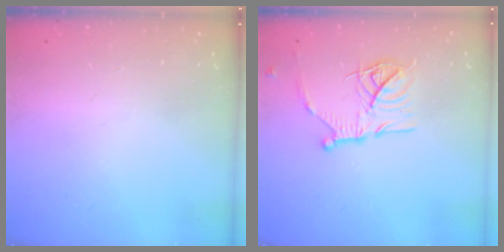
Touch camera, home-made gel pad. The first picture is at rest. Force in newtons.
{"total": 17.1, "press": 17.0, "slide": 1.5}